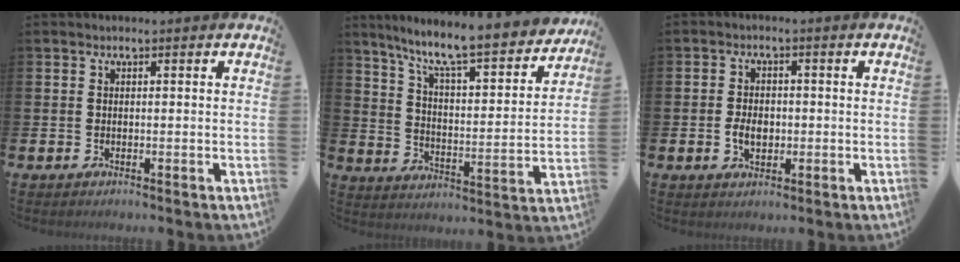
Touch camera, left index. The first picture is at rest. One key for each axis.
{"total": 9.1, "fx": 8.1, "fy": 0.9, "fz": 4.0, "tx": -0.107, "ty": -0.063, "tz": 0.131}
{"total": 3.3, "fx": -0.5, "fy": 2.3, "fz": 2.4, "tx": -0.030, "ty": -0.001, "tz": -0.014}